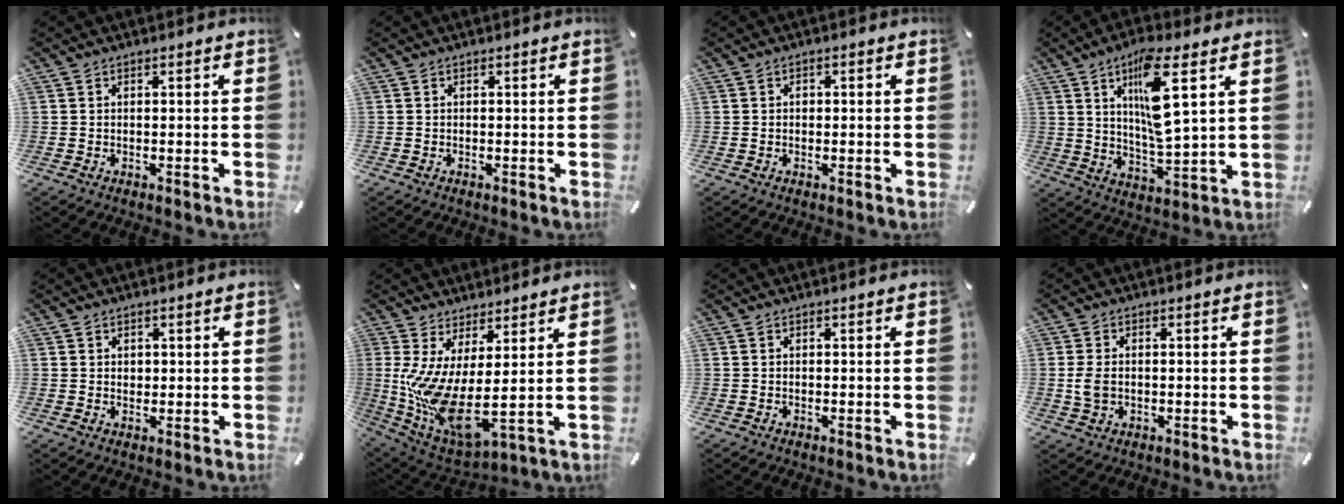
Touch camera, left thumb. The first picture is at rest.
{"total": 0.0}
{"total": 0.9, "force": [0.0, 0.7, 0.5], "torque": [-0.011, 0.002, -0.001]}
{"total": 13.7, "force": [5.5, 3.4, 12.1], "torque": [-0.219, -0.018, 0.087]}
{"total": 1.3, "force": [0.6, 1.1, 0.3], "torque": [0.001, 0.000, 0.008]}
{"total": 11.4, "force": [0.7, 3.1, 10.9], "torque": [-0.229, -0.049, 0.014]}
{"total": 0.0}
{"total": 4.3, "force": [-0.2, 2.9, 3.1], "torque": [-0.073, 0.002, -0.007]}